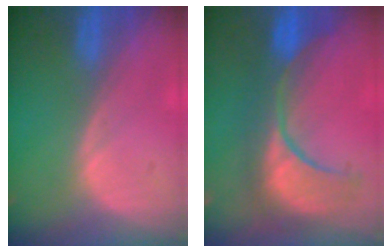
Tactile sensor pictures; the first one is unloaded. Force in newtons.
{"total": 10.5, "press": 10.0, "slide": 3.4}